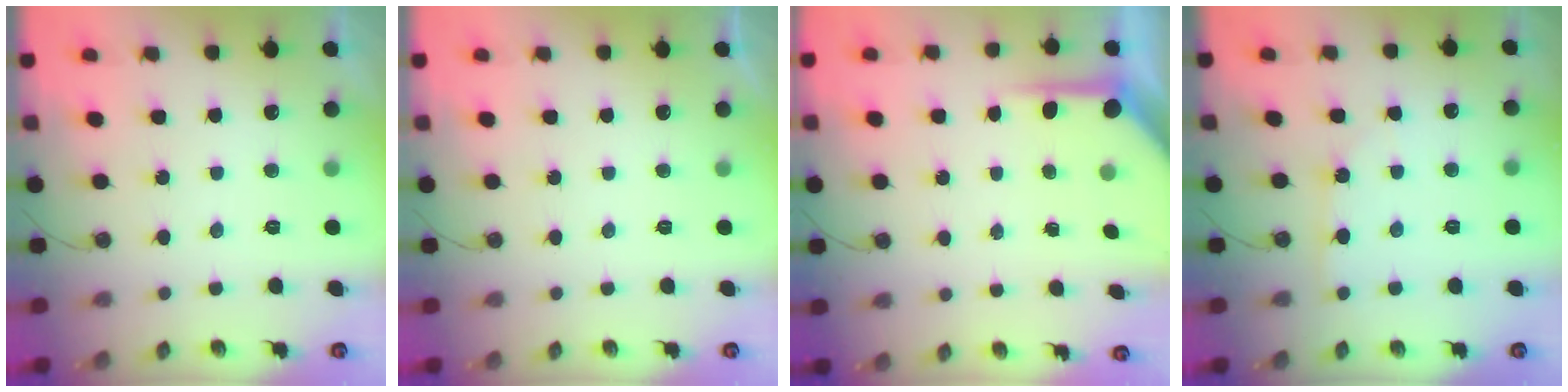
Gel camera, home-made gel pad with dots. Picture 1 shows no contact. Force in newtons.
{"total": 0.0}
{"total": 5.3, "press": 5.2, "slide": 0.3}
{"total": 2.6, "press": 2.6, "slide": 0.3}